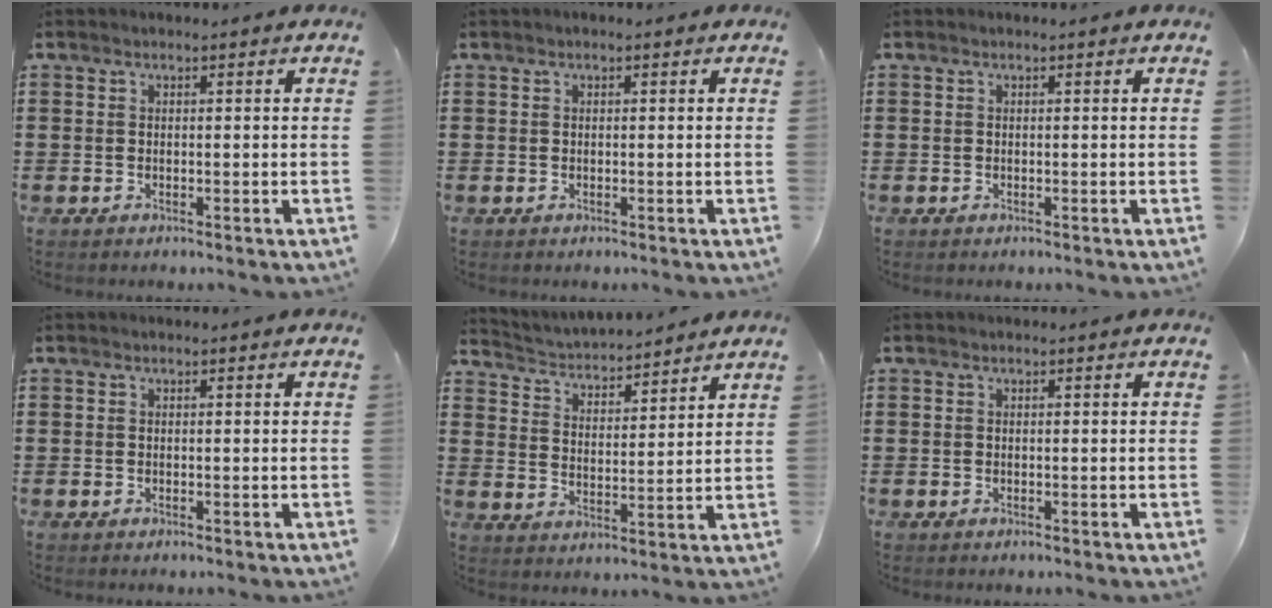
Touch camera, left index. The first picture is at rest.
{"total": 0.0}
{"total": 0.0}
{"total": 0.0}
{"total": 3.5, "force": [3.5, 0.0, 0.2], "torque": [-0.024, -0.030, 0.055]}
{"total": 0.0}